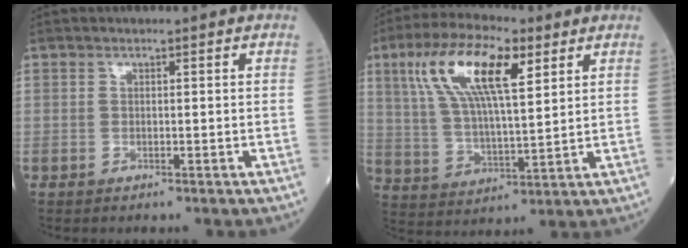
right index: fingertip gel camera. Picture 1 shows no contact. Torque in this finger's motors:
{"motor_torque": [1.53, 0.61, 0.80, 0.21]}